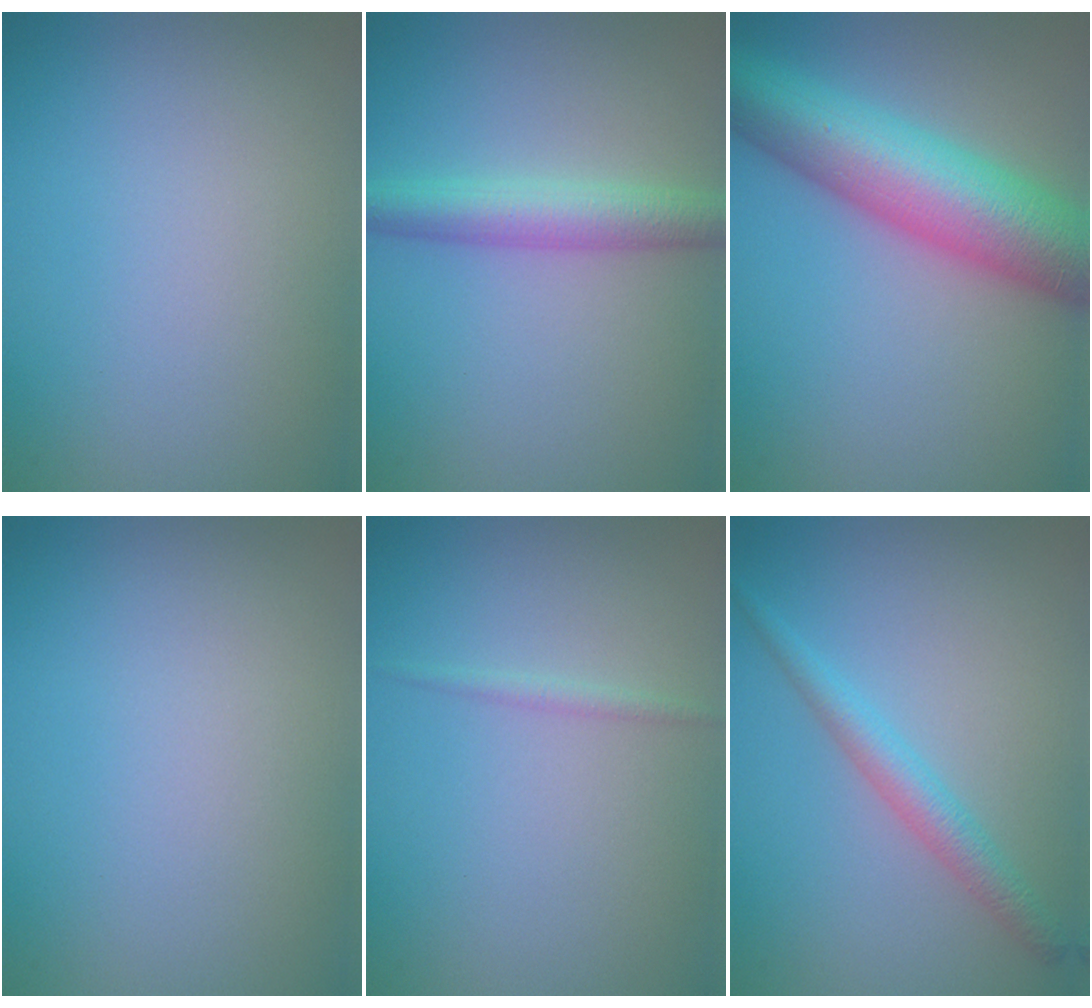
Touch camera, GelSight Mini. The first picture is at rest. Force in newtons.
{"total": 3.7, "press": 3.7, "slide": 0.1}
{"total": 10.3, "press": 10.3, "slide": 0.3}
{"total": 0.0}
{"total": 0.7, "press": 0.7, "slide": 0.0}
{"total": 2.4, "press": 2.4, "slide": 0.1}